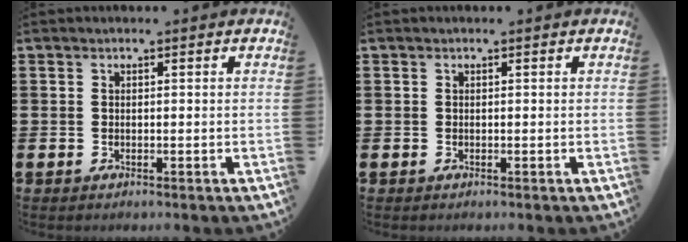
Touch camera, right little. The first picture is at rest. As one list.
[{"total": 0.0}]